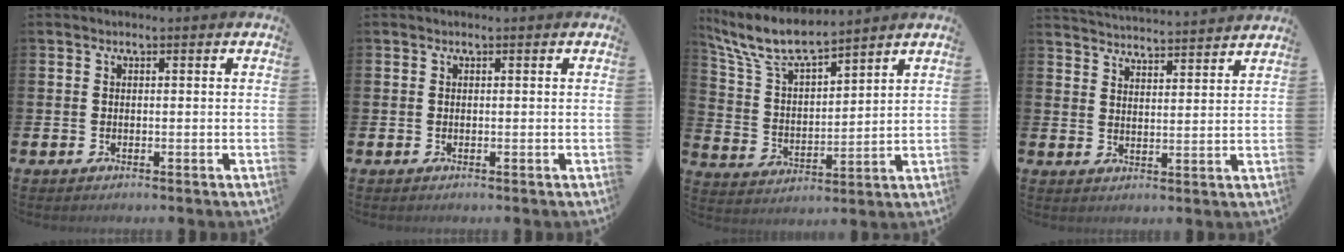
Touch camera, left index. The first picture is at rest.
{"total": 0.0}
{"total": 8.2, "force": [7.5, 1.4, 3.2], "torque": [-0.095, -0.036, 0.132]}
{"total": 4.4, "force": [4.4, -0.3, -0.1], "torque": [-0.017, -0.036, 0.078]}